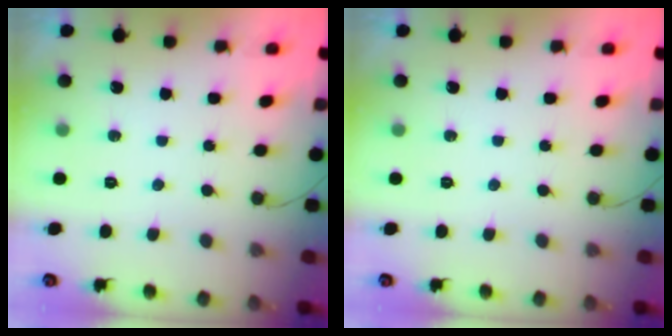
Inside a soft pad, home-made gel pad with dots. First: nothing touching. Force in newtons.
{"total": 0.0}